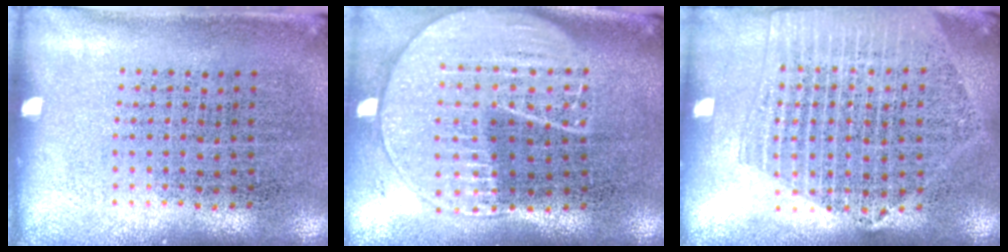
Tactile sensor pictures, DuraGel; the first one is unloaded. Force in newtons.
{"total": 1.9, "press": 1.8, "slide": 0.8}
{"total": 2.1, "press": 1.9, "slide": 0.9}